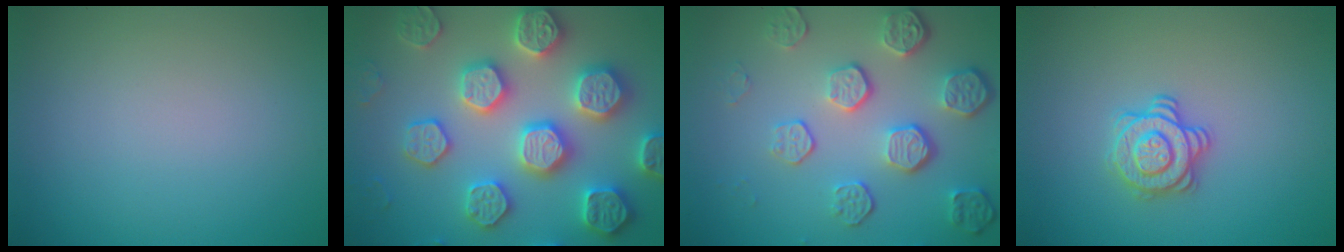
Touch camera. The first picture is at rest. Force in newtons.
{"total": 8.0, "press": 7.8, "slide": 1.8}
{"total": 5.7, "press": 4.2, "slide": 3.8}
{"total": 2.8, "press": 2.7, "slide": 0.9}